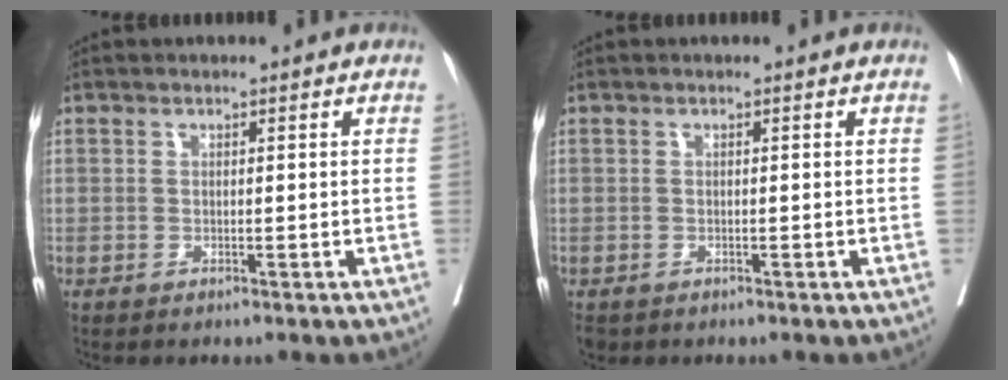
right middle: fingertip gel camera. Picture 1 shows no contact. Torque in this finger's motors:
{"motor_torque": [0.25, -0.30, 0.00, 0.00]}